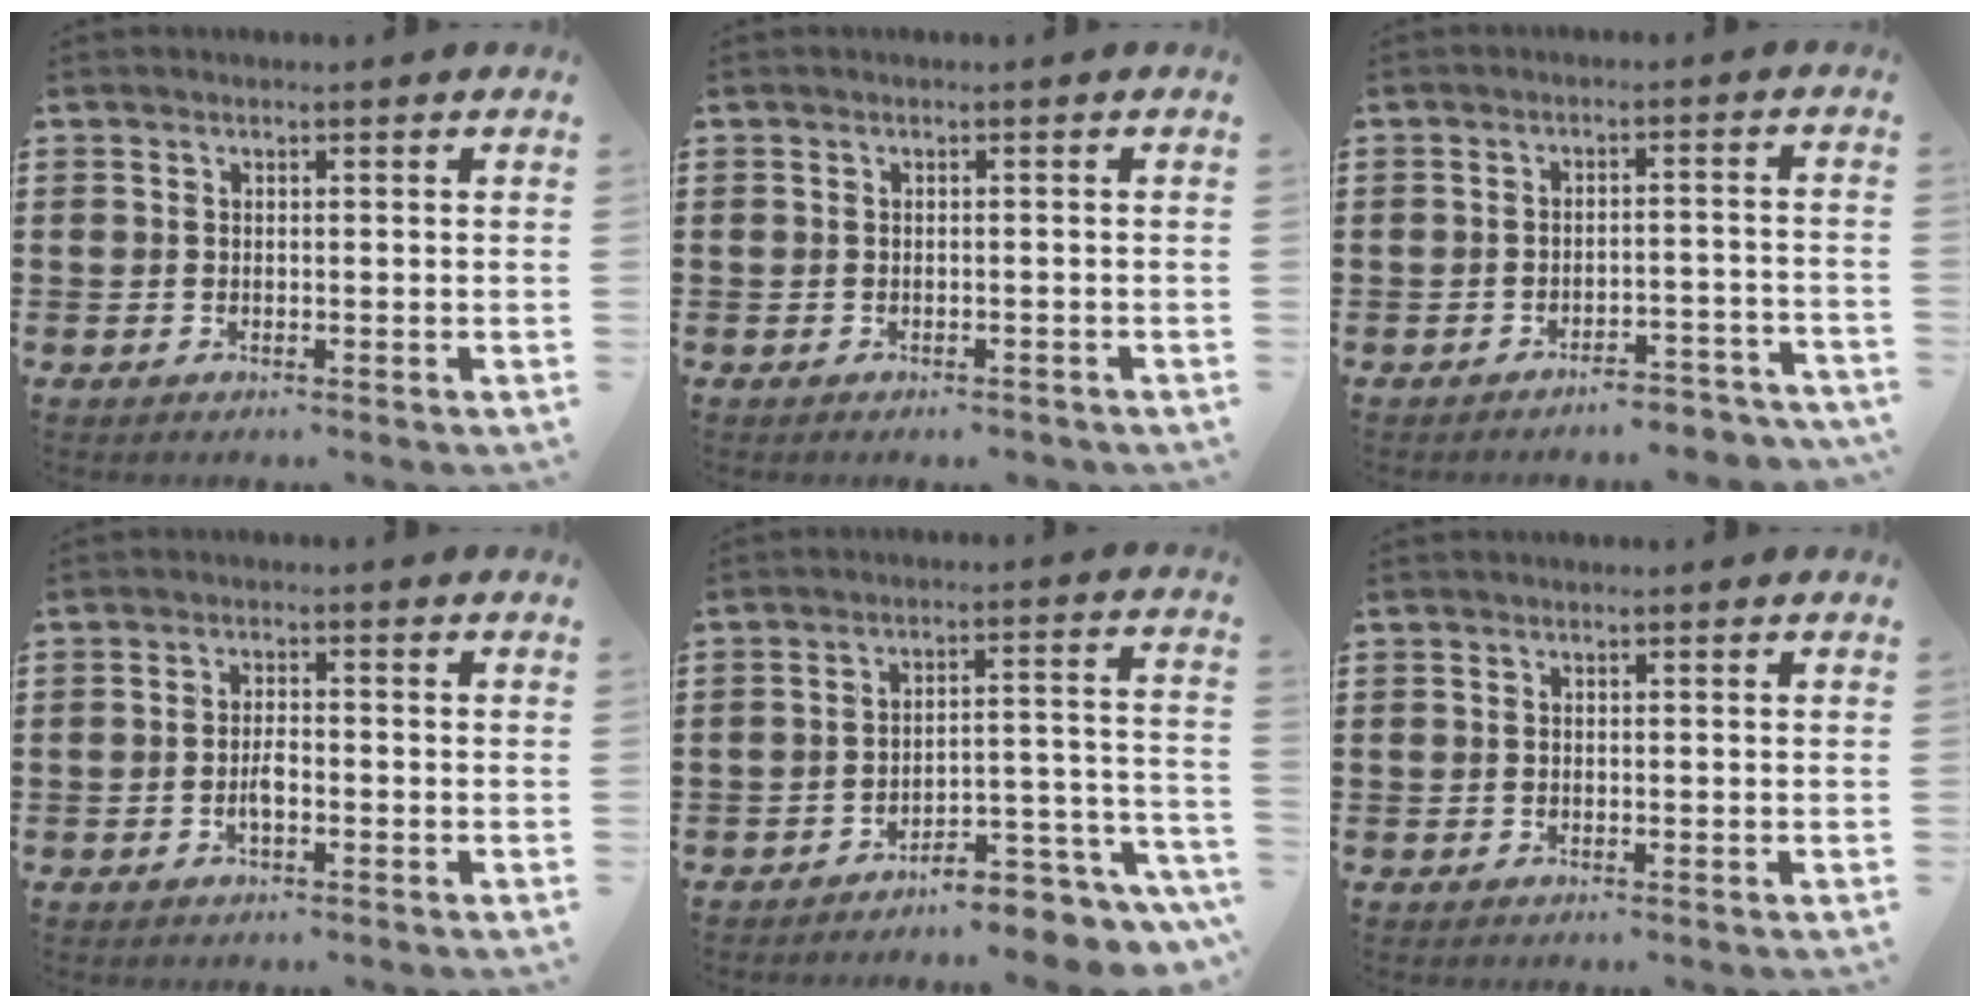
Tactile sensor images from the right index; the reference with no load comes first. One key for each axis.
{"total": 0.7, "fx": -0.6, "fy": 0.2, "fz": 0.1, "tx": -0.004, "ty": 0.000, "tz": -0.014}
{"total": 4.0, "fx": -3.9, "fy": 0.2, "fz": 0.8, "tx": -0.016, "ty": 0.001, "tz": -0.080}
{"total": 2.4, "fx": -0.9, "fy": 0.8, "fz": 2.1, "tx": -0.046, "ty": 0.001, "tz": -0.019}
{"total": 6.3, "fx": -6.0, "fy": 0.5, "fz": 2.0, "tx": -0.027, "ty": 0.001, "tz": -0.115}
{"total": 0.0}